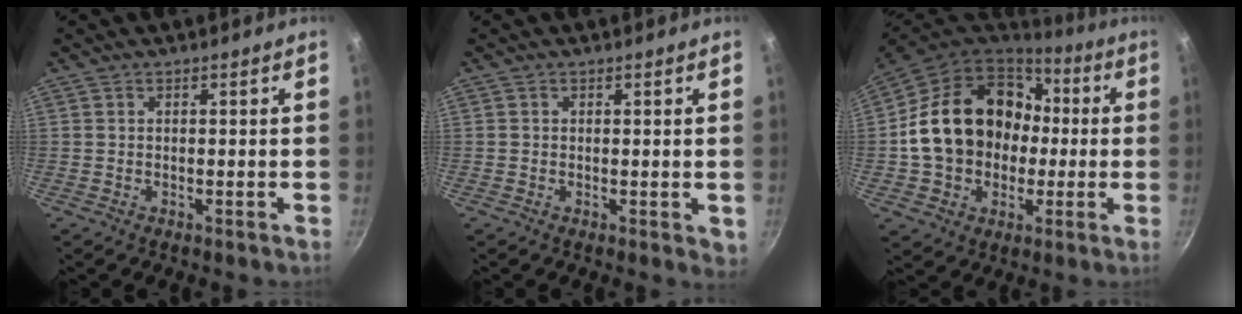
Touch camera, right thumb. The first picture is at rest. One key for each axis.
{"total": 1.8, "fx": 0.0, "fy": 1.2, "fz": 1.4, "tx": -0.014, "ty": -0.004, "tz": -0.002}
{"total": 22.7, "fx": 0.9, "fy": 18.0, "fz": 13.8, "tx": -0.224, "ty": 0.053, "tz": 0.025}